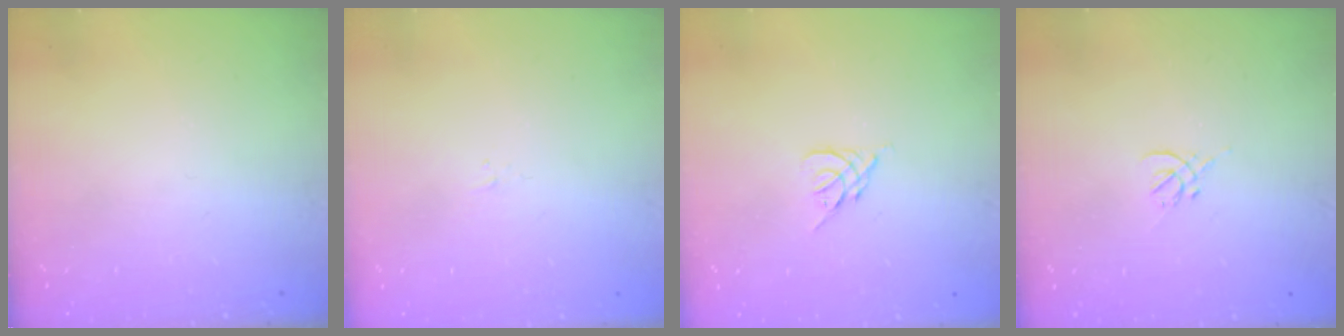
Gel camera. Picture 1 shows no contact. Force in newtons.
{"total": 1.6, "press": 1.5, "slide": 0.3}
{"total": 2.6, "press": 2.5, "slide": 0.7}
{"total": 0.0}